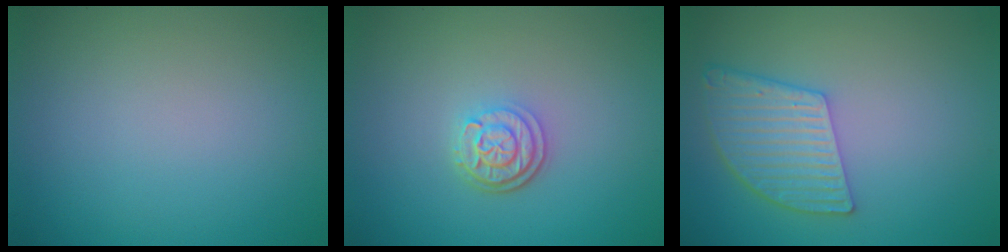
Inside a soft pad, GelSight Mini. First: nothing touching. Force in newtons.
{"total": 2.9, "press": 2.4, "slide": 1.7}
{"total": 5.0, "press": 4.0, "slide": 3.1}